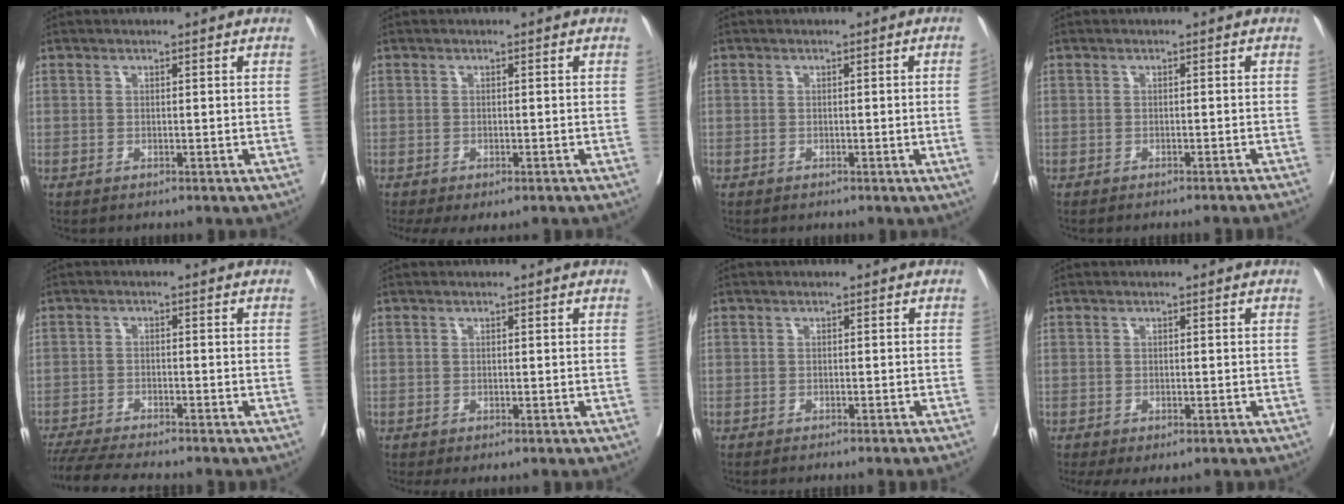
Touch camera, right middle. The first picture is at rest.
{"total": 5.6, "force": [-4.0, 2.4, 3.1], "torque": [-0.049, -0.009, -0.058]}
{"total": 1.8, "force": [-0.2, -0.6, 1.6], "torque": [-0.017, -0.003, 0.000]}
{"total": 6.2, "force": [-5.8, -1.0, 2.1], "torque": [-0.010, -0.014, -0.069]}
{"total": 10.5, "force": [-9.5, 0.7, 4.6], "torque": [-0.066, -0.016, -0.147]}
{"total": 1.4, "force": [-1.1, 0.6, 0.7], "torque": [-0.006, -0.003, -0.013]}
{"total": 6.4, "force": [-5.8, -1.1, 2.7], "torque": [-0.009, -0.012, -0.074]}
{"total": 5.4, "force": [-3.7, 2.5, 3.0], "torque": [-0.048, -0.011, -0.055]}